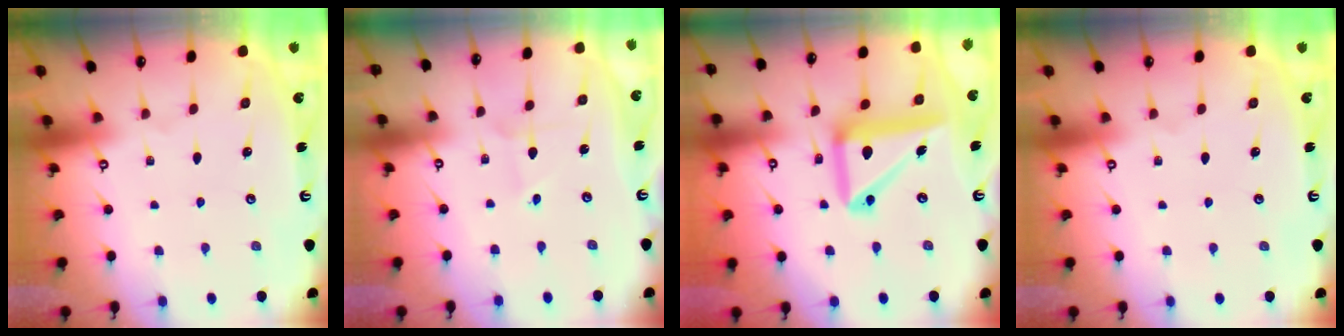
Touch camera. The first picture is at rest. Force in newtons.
{"total": 1.9, "press": 1.9, "slide": 0.1}
{"total": 15.0, "press": 14.9, "slide": 2.1}
{"total": 0.0}